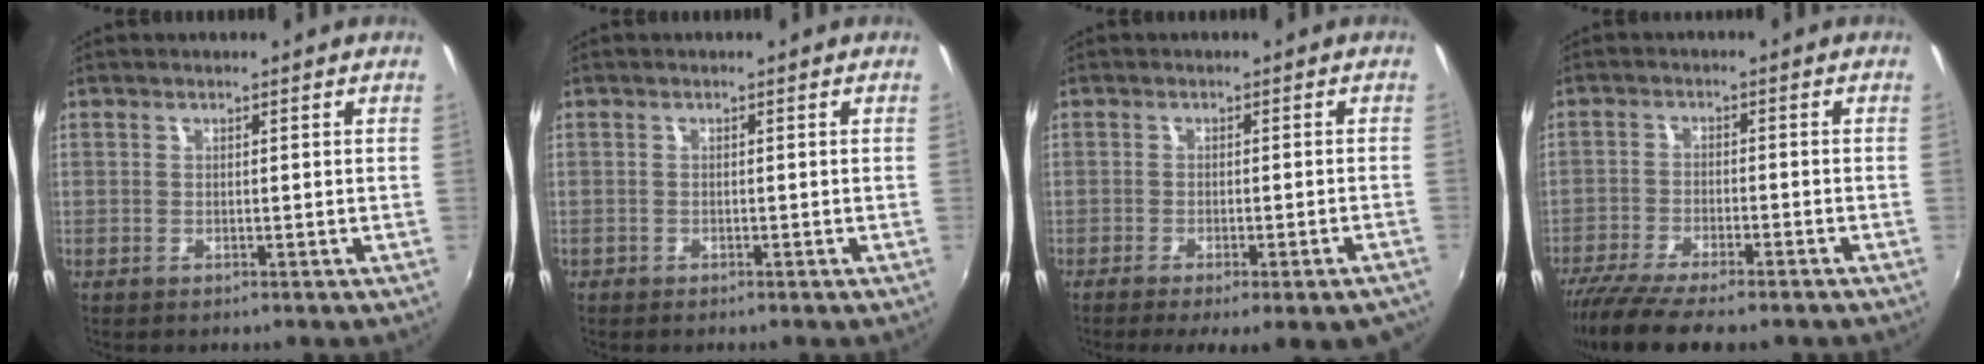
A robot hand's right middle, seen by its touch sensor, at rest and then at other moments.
{"total": 0.6, "force": [-0.6, 0.3, 0.0], "torque": [-0.003, -0.003, -0.013]}
{"total": 9.6, "force": [-7.2, 1.3, 6.1], "torque": [-0.101, -0.043, -0.096]}
{"total": 11.8, "force": [-9.6, 2.5, 6.4], "torque": [-0.146, -0.045, -0.165]}